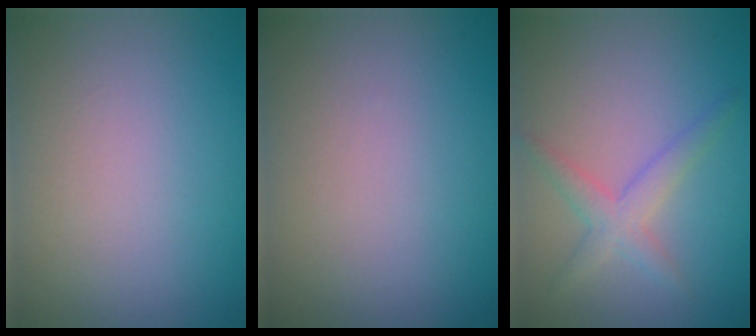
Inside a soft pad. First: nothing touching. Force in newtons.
{"total": 0.0}
{"total": 1.9, "press": 1.9, "slide": 0.1}